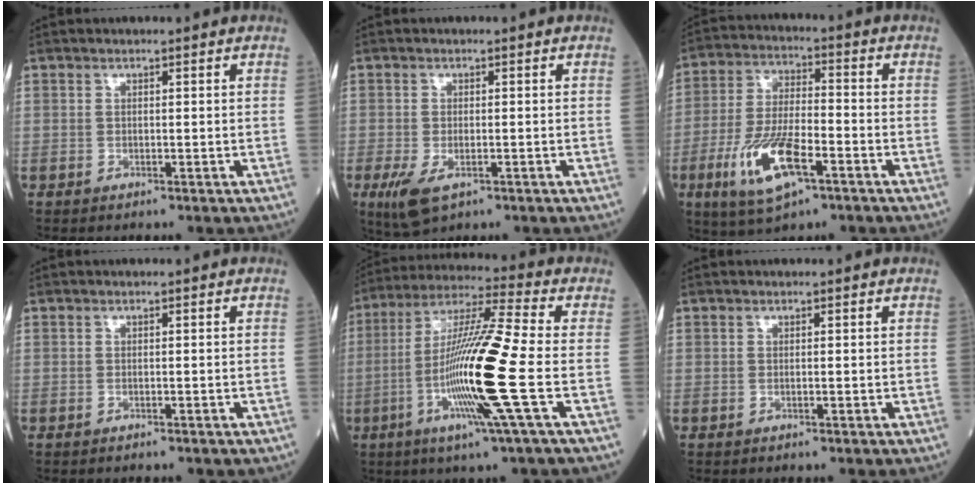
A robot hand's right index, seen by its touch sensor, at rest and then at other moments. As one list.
[{"total": 5.1, "force": [-2.3, 2.1, 4.0], "torque": [-0.086, -0.014, -0.033]}, {"total": 12.3, "force": [-5.4, 3.5, 10.5], "torque": [-0.217, -0.014, -0.098]}, {"total": 1.5, "force": [-1.3, 0.3, 0.6], "torque": [-0.011, -0.004, -0.013]}, {"total": 16.3, "force": [-3.9, -1.3, 15.7], "torque": [-0.305, -0.013, -0.086]}, {"total": 0.0}]